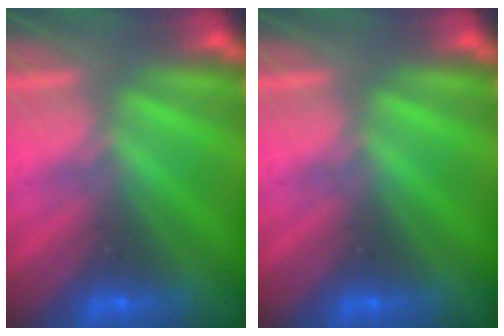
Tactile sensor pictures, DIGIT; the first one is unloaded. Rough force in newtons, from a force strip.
{"total": 0.0}